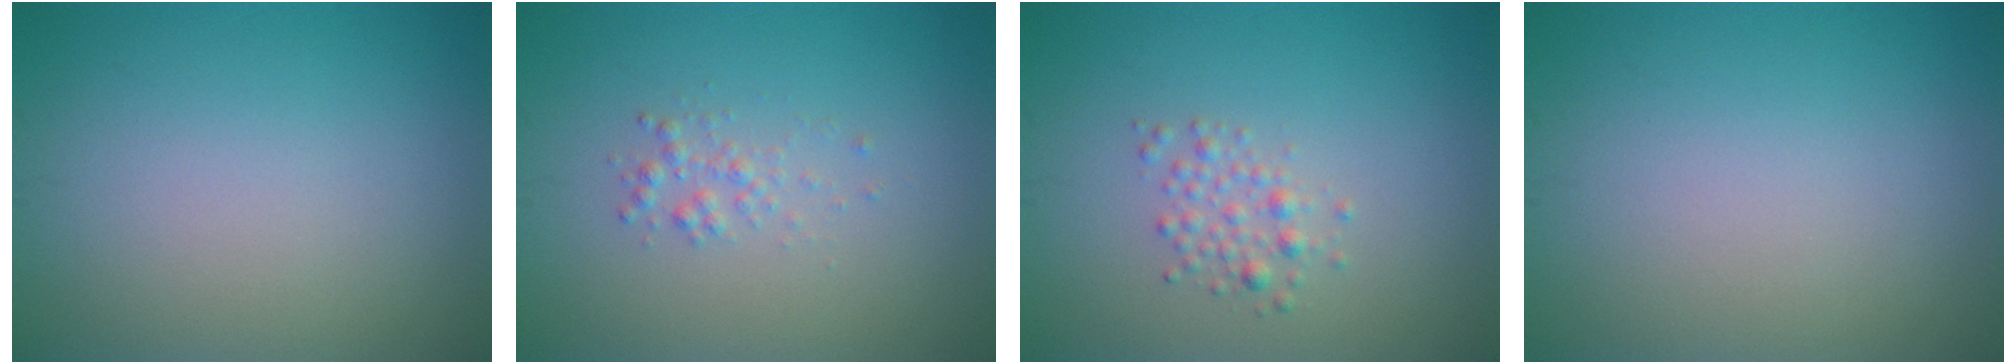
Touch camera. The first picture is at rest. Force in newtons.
{"total": 1.1, "press": 1.1, "slide": 0.1}
{"total": 1.7, "press": 1.7, "slide": 0.0}
{"total": 0.0}